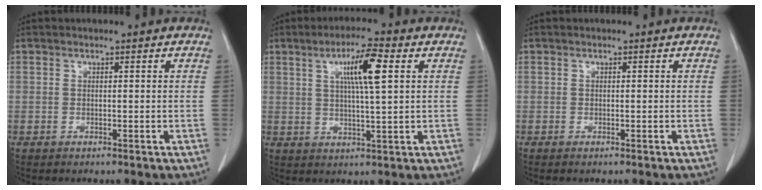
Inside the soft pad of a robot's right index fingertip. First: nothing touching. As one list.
[{"total": 7.6, "force": [2.5, 0.3, 7.1], "torque": [-0.128, 0.004, 0.043]}, {"total": 0.5, "force": [-0.5, 0.0, 0.3], "torque": [-0.012, -0.002, -0.008]}]